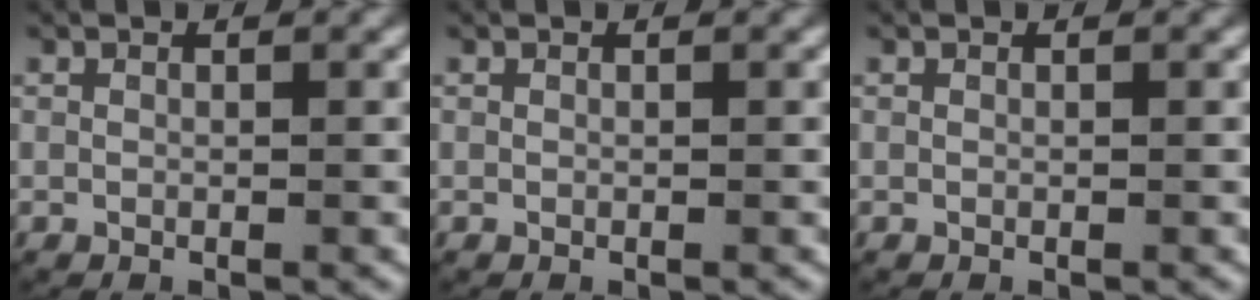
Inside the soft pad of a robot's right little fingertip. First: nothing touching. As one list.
[{"total": 0.0}, {"total": 0.0}]